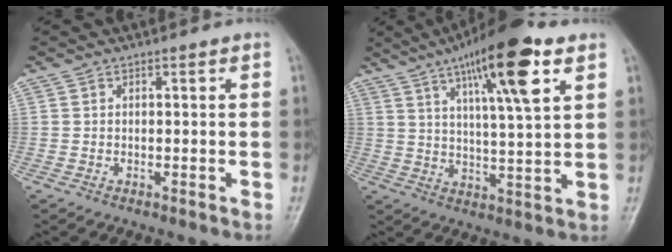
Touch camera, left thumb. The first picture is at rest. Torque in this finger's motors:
{"motor_torque": [0.53, 0.72, 1.65, -1.12, 0.30]}